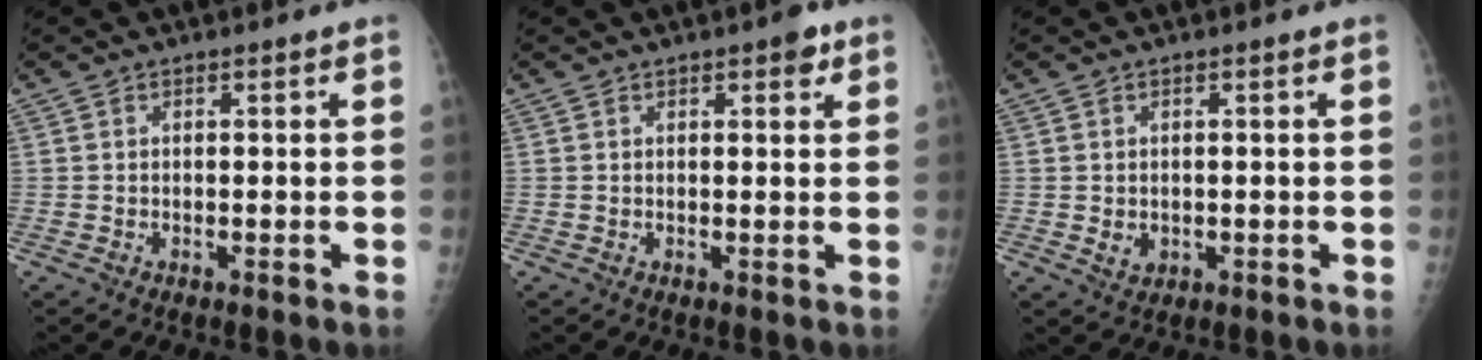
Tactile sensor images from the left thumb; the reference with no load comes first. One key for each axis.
{"total": 2.7, "fx": 1.5, "fy": 1.1, "fz": 1.9, "tx": -0.015, "ty": -0.002, "tz": 0.015}
{"total": 2.5, "fx": -0.3, "fy": 2.0, "fz": 1.4, "tx": -0.013, "ty": 0.000, "tz": 0.004}